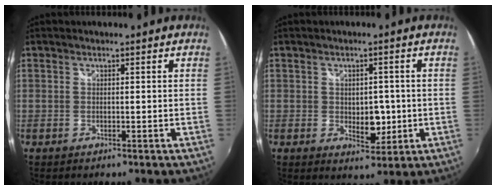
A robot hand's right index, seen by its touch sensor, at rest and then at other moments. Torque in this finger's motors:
{"motor_torque": [-1.01, 1.13, 0.07, 0.05]}